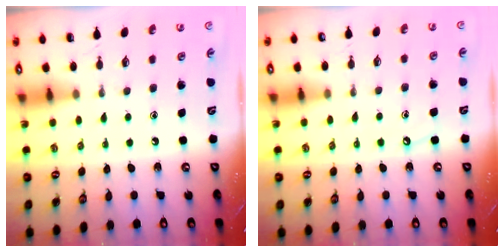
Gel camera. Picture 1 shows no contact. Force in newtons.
{"total": 4.3, "press": 4.2, "slide": 0.6}